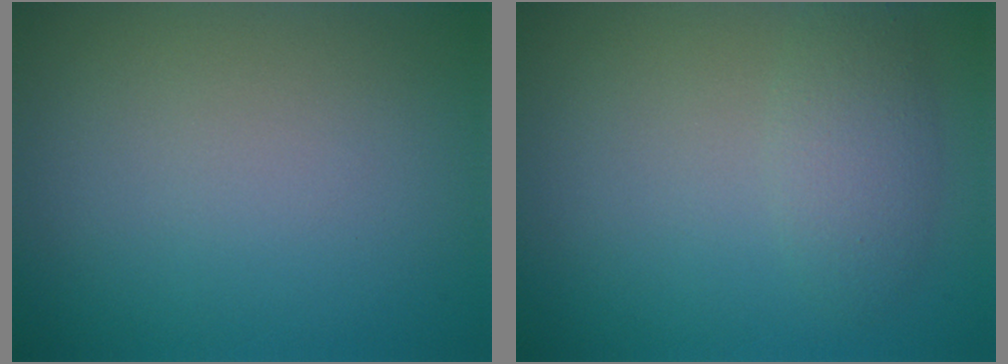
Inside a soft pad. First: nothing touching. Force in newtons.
{"total": 2.3, "press": 2.3, "slide": 0.0}